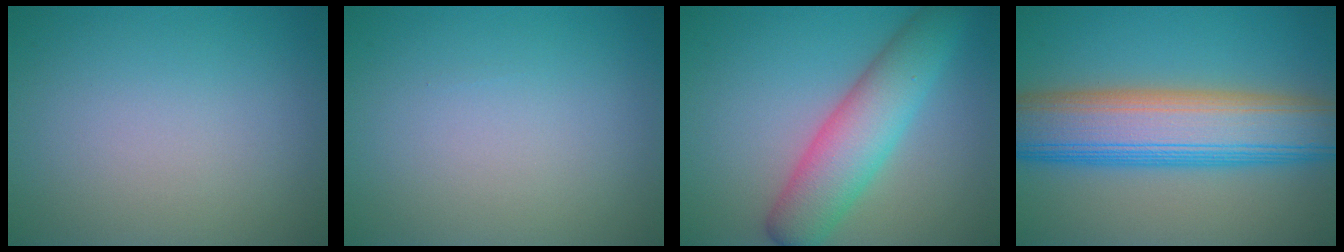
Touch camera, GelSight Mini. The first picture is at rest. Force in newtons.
{"total": 0.0}
{"total": 6.4, "press": 6.4, "slide": 0.2}
{"total": 10.9, "press": 10.9, "slide": 0.2}